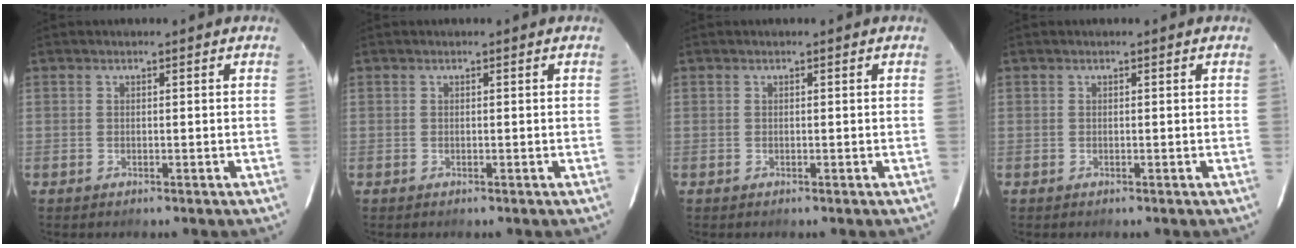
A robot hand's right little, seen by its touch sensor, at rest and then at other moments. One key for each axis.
{"total": 0.0}
{"total": 0.0}
{"total": 0.0}